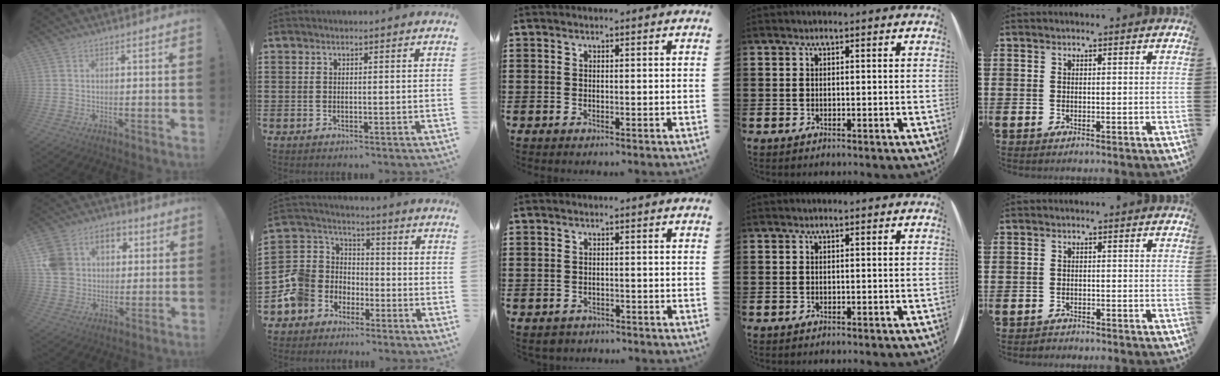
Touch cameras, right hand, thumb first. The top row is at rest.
{"thumb": {"total": 13.4, "force": [3.6, 11.4, 6.0], "torque": [-0.090, -0.005, 0.077]}, "index": {"total": 7.9, "force": [-3.5, 7.1, 1.0], "torque": [-0.076, 0.006, -0.075]}, "middle": {"total": 0.8, "force": [-0.7, 0.4, 0.0], "torque": [-0.002, 0.002, -0.018]}, "little": {"total": 0.7, "force": [-0.7, 0.2, -0.1], "torque": [0.000, 0.001, -0.015]}}